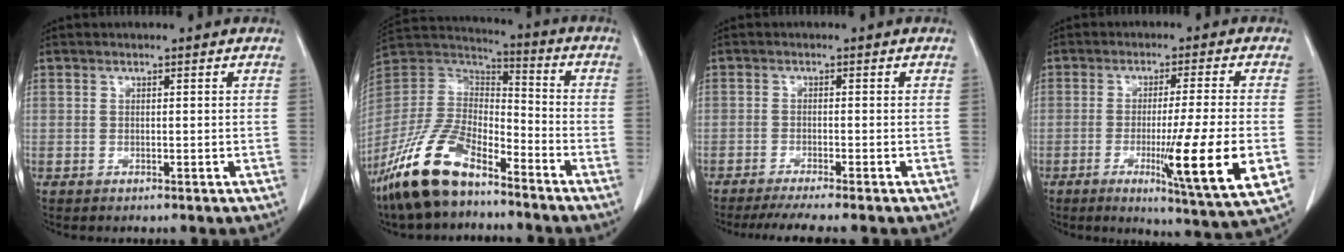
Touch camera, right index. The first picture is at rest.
{"total": 16.0, "force": [-11.4, 5.9, 9.6], "torque": [-0.206, 0.001, -0.219]}
{"total": 5.9, "force": [-5.0, -0.8, 2.9], "torque": [-0.035, -0.015, -0.080]}
{"total": 14.4, "force": [-3.5, -1.1, 13.9], "torque": [-0.215, -0.041, -0.056]}